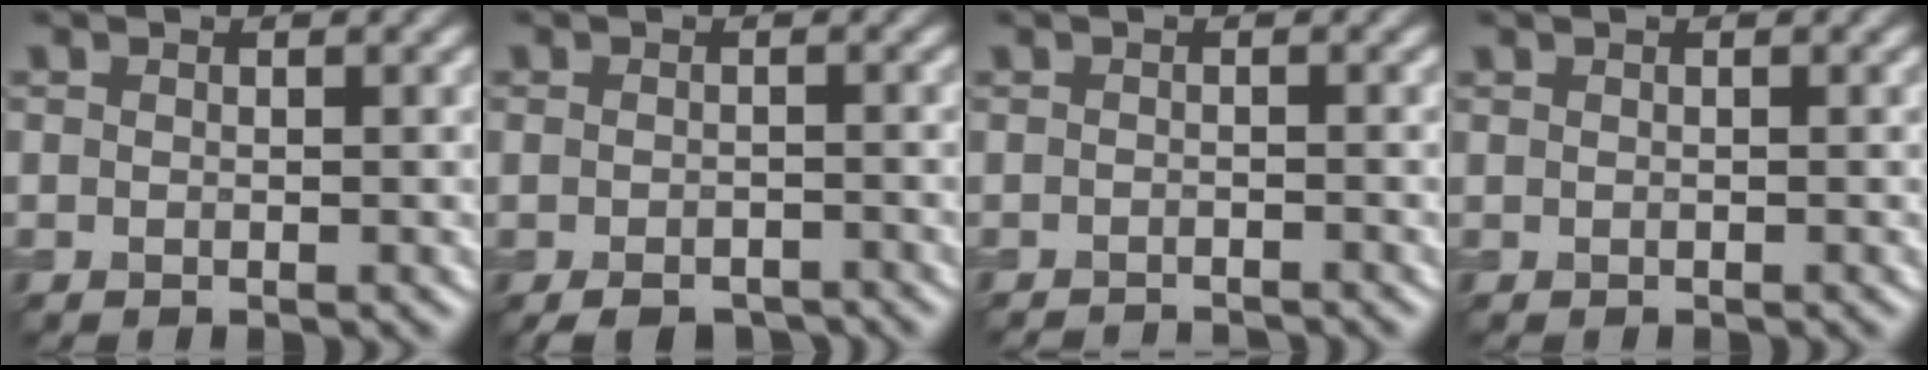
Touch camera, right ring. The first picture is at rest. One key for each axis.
{"total": 3.1, "fx": -2.3, "fy": 1.3, "fz": 1.8, "tx": -0.027, "ty": -0.008, "tz": -0.035}
{"total": 2.8, "fx": -2.6, "fy": 0.3, "fz": 0.8, "tx": -0.004, "ty": -0.008, "tz": -0.039}
{"total": 0.6, "fx": -0.1, "fy": 0.3, "fz": 0.5, "tx": -0.004, "ty": -0.001, "tz": -0.009}